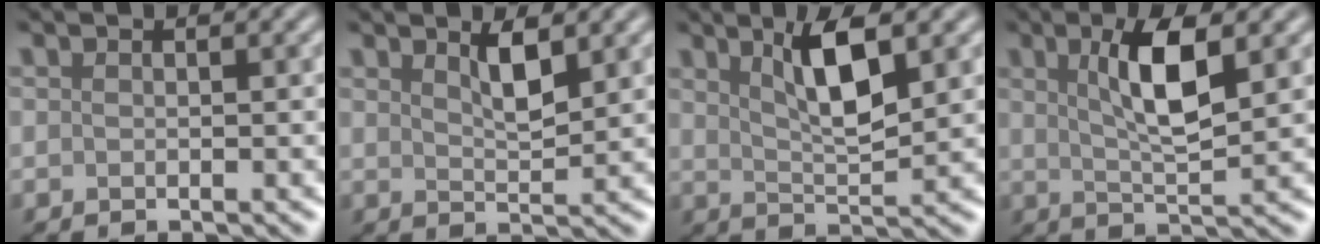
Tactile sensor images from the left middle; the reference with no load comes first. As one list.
[{"total": 2.2, "force": [1.1, 0.4, 1.8], "torque": [-0.031, -0.005, 0.027]}, {"total": 4.5, "force": [1.7, 1.0, 4.0], "torque": [-0.073, -0.006, 0.038]}, {"total": 4.9, "force": [1.2, 1.1, 4.6], "torque": [-0.084, -0.003, 0.029]}]